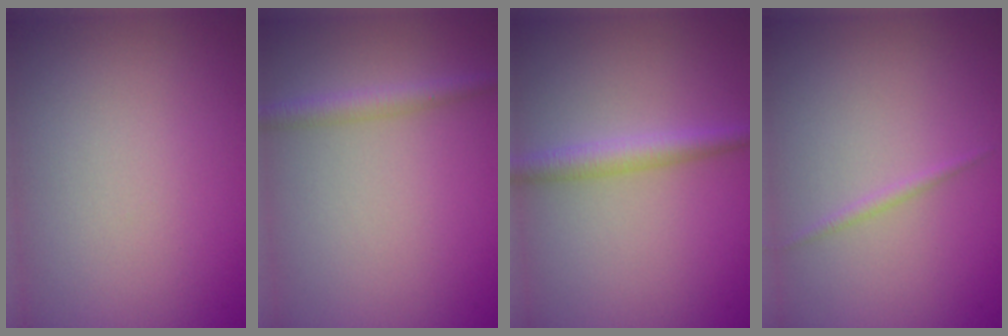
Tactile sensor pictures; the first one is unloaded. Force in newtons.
{"total": 2.0, "press": 2.0, "slide": 0.0}
{"total": 2.3, "press": 2.3, "slide": 0.1}
{"total": 0.7, "press": 0.7, "slide": 0.1}